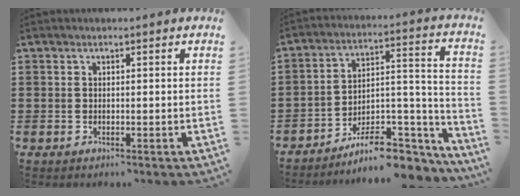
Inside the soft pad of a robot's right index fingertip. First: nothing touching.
{"total": 9.3, "force": [-7.1, 3.5, 4.9], "torque": [-0.068, 0.030, -0.127]}